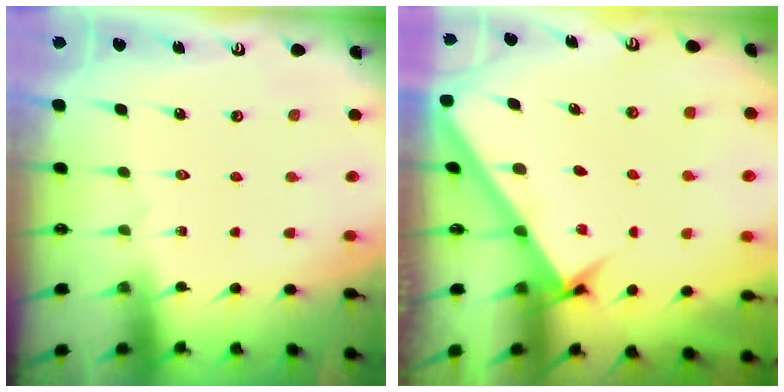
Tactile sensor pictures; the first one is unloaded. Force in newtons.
{"total": 3.1, "press": 3.1, "slide": 0.4}